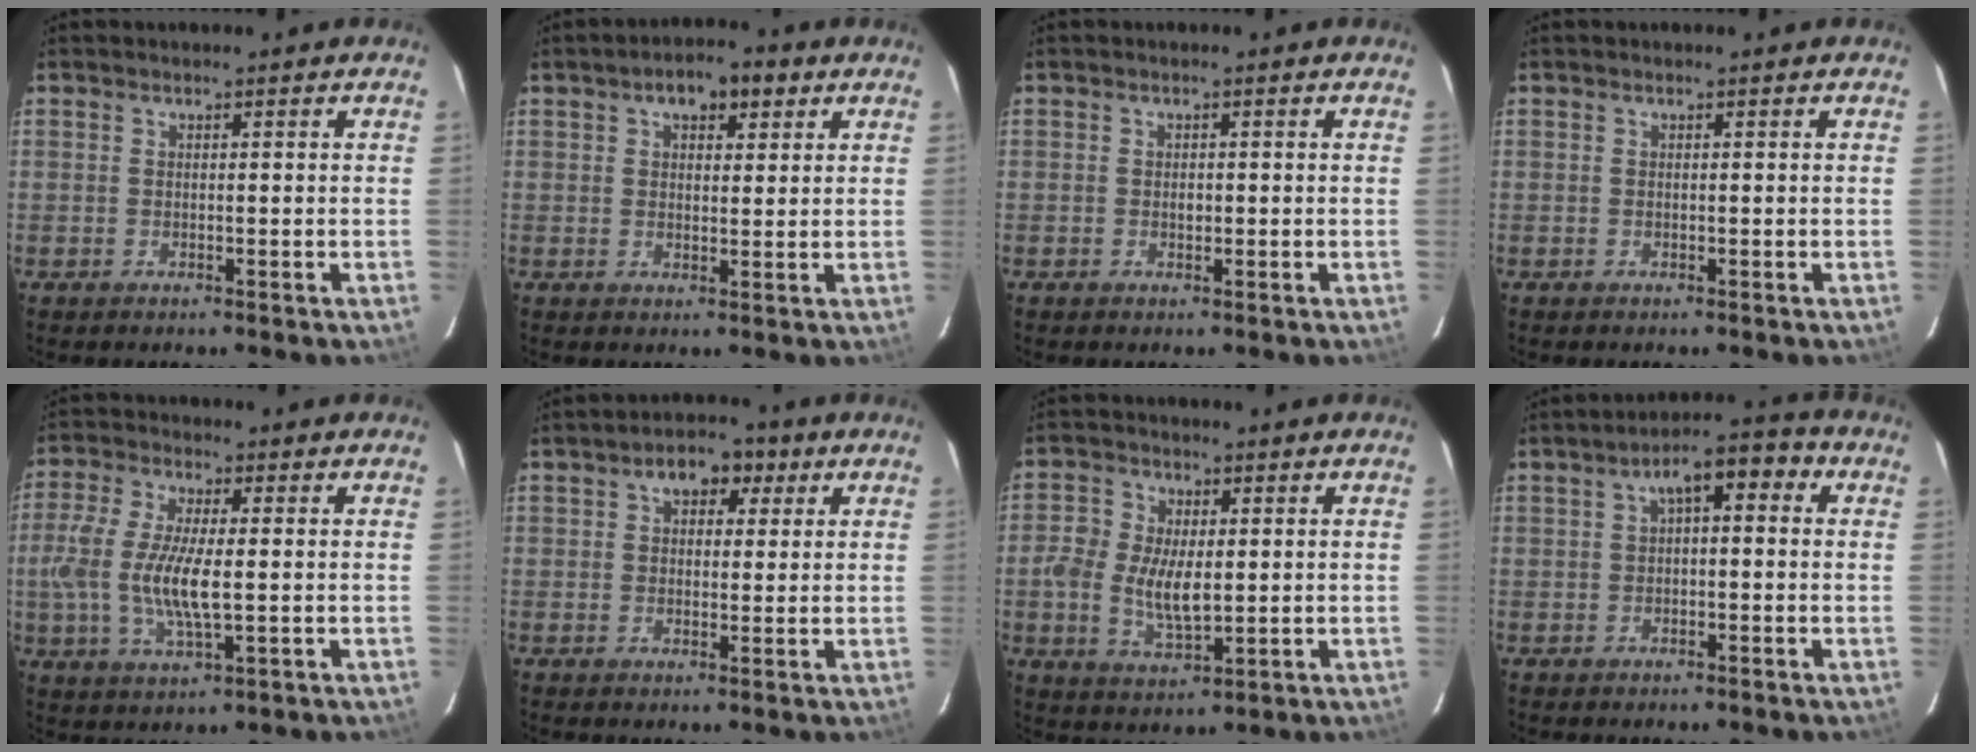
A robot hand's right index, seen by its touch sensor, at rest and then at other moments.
{"total": 6.5, "force": [3.2, 3.3, 4.5], "torque": [-0.071, 0.023, 0.048]}
{"total": 0.9, "force": [-0.1, 0.8, 0.5], "torque": [-0.007, 0.002, -0.002]}
{"total": 0.0}
{"total": 10.9, "force": [-0.8, 3.4, 10.3], "torque": [-0.217, -0.004, -0.018]}
{"total": 6.2, "force": [2.6, 4.2, 3.7], "torque": [-0.055, 0.021, 0.036]}
{"total": 8.3, "force": [-0.4, 4.6, 6.8], "torque": [-0.143, -0.002, -0.009]}
{"total": 7.0, "force": [1.4, 3.2, 6.0], "torque": [-0.101, 0.034, 0.022]}